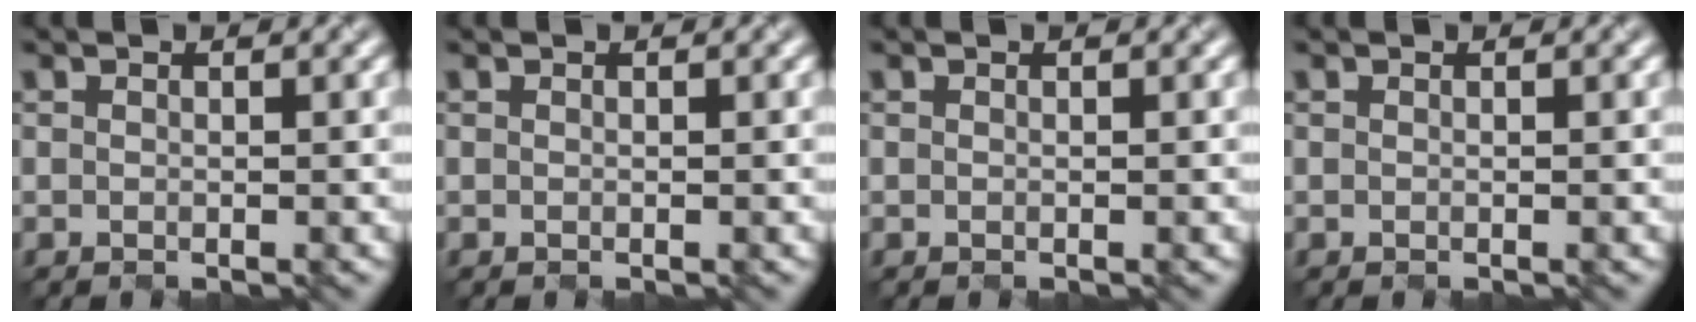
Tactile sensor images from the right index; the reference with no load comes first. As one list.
[{"total": 0.0}, {"total": 0.0}, {"total": 0.0}]